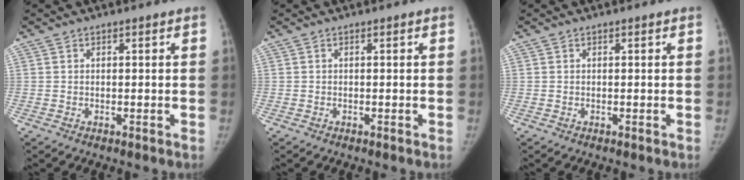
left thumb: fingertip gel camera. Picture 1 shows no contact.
{"total": 0.0}
{"total": 0.0}